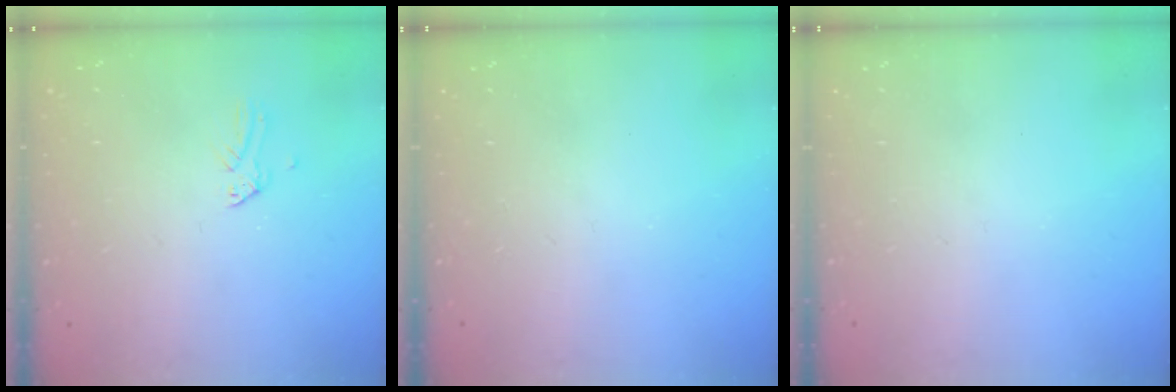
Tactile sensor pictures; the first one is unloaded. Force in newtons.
{"total": 0.0}
{"total": 0.0}